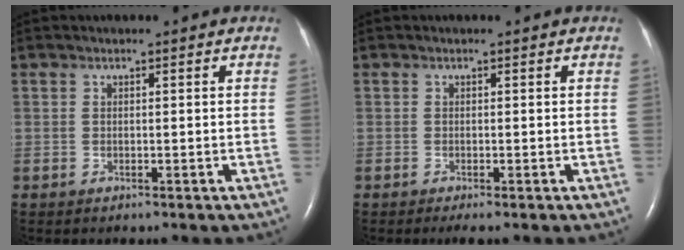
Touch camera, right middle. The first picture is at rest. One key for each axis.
{"total": 1.1, "fx": -0.8, "fy": 0.0, "fz": 0.8, "tx": -0.018, "ty": -0.006, "tz": -0.013}